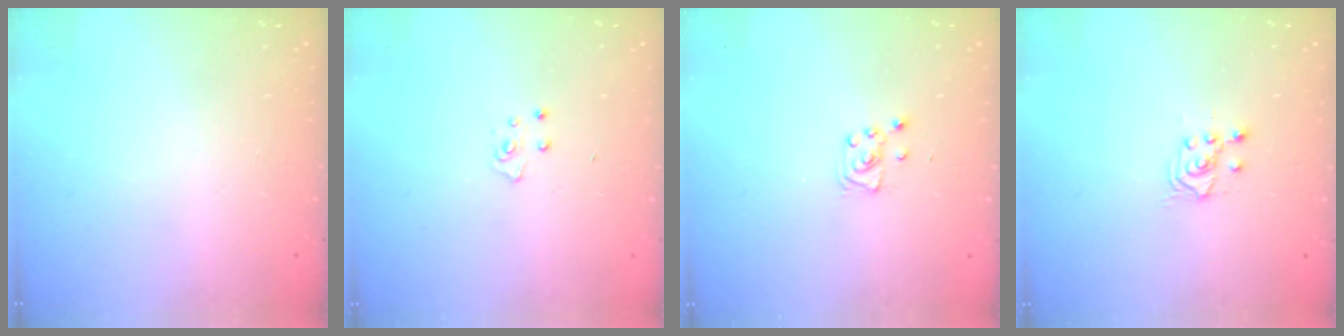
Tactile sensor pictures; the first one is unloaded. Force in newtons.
{"total": 3.9, "press": 3.9, "slide": 0.3}
{"total": 4.1, "press": 4.1, "slide": 0.4}
{"total": 2.5, "press": 2.4, "slide": 0.7}